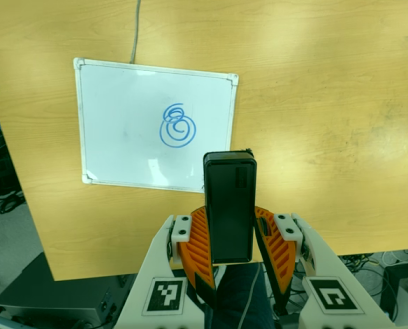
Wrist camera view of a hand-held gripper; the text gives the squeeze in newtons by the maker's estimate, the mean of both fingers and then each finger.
{"total": 5.8, "left": 5.9, "right": 5.8}